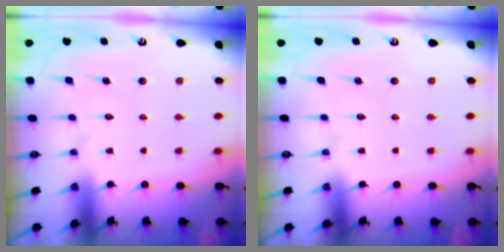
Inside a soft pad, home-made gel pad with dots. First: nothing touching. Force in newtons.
{"total": 0.0}